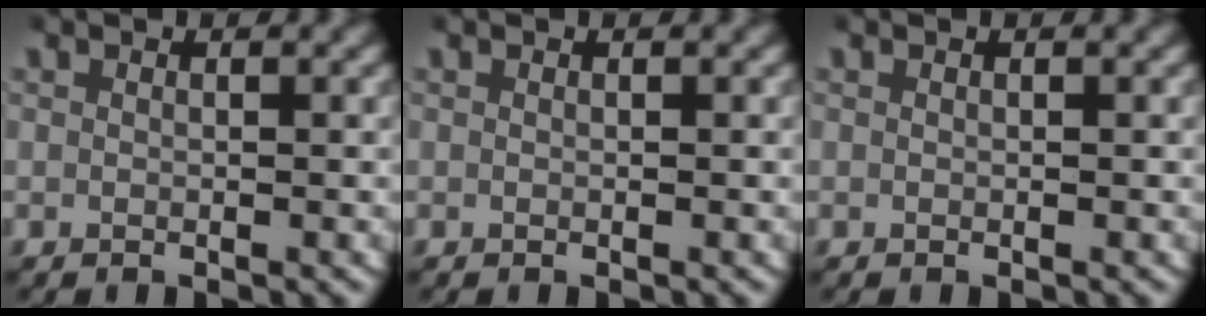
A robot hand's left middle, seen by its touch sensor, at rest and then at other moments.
{"total": 0.0}
{"total": 0.0}